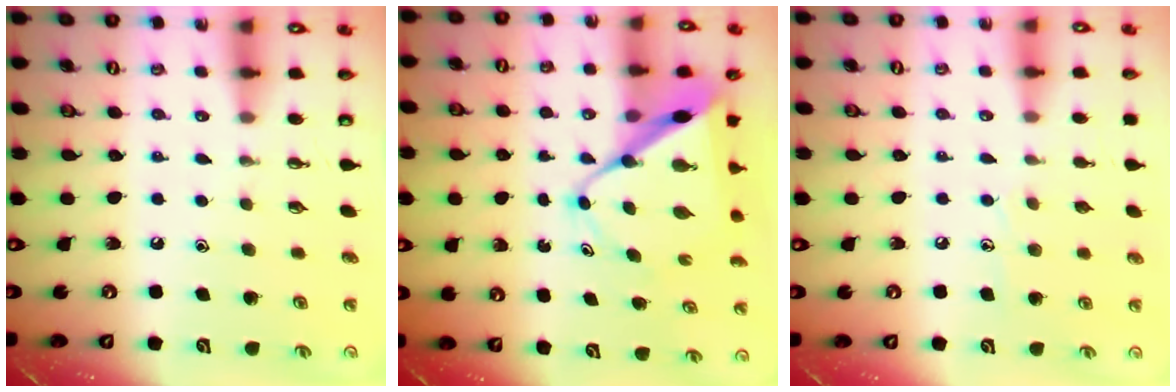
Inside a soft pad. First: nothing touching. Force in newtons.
{"total": 11.9, "press": 11.8, "slide": 1.2}
{"total": 5.4, "press": 5.4, "slide": 0.5}